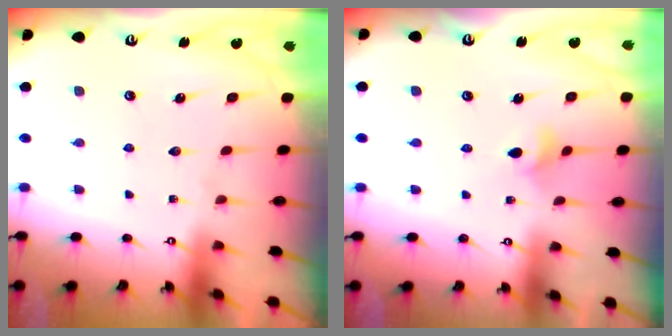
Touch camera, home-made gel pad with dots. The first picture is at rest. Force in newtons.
{"total": 3.4, "press": 3.3, "slide": 0.7}